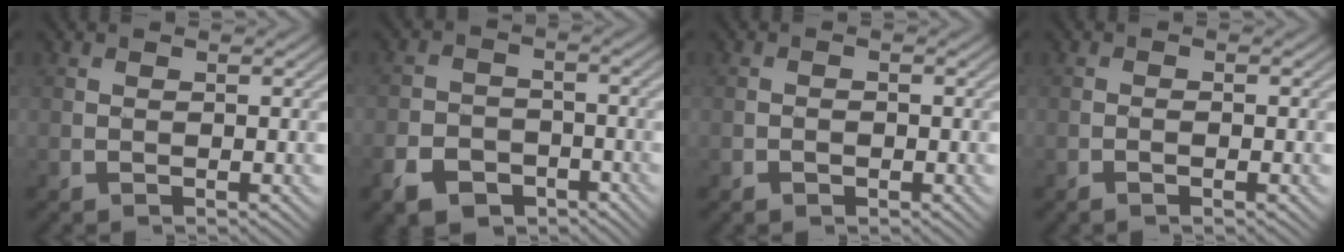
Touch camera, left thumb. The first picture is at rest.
{"total": 6.2, "force": [-4.0, 4.0, 2.5], "torque": [-0.057, -0.008, -0.079]}
{"total": 0.9, "force": [-0.6, 0.6, 0.4], "torque": [-0.006, 0.001, -0.012]}
{"total": 1.1, "force": [-0.6, 0.1, 0.9], "torque": [-0.016, 0.005, -0.012]}